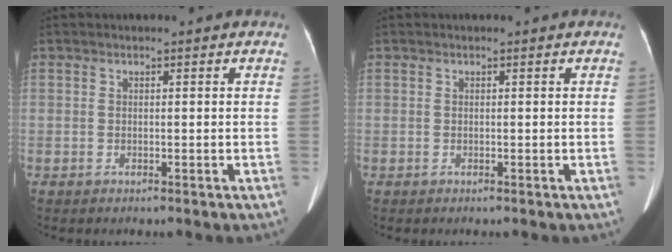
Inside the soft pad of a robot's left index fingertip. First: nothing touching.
{"total": 0.0}